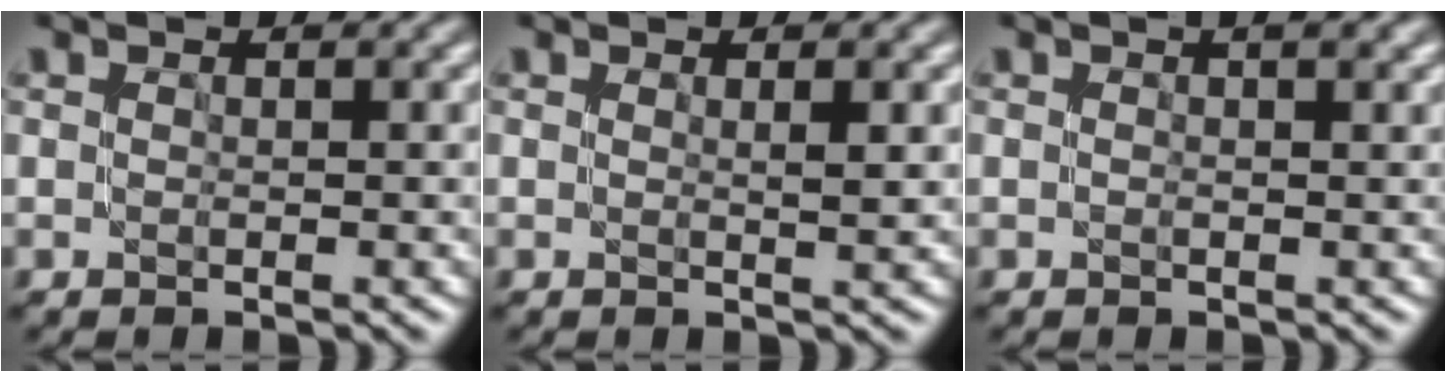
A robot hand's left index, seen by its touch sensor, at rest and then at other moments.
{"total": 1.2, "force": [0.5, 0.2, 1.1], "torque": [-0.012, 0.001, 0.004]}
{"total": 1.7, "force": [0.8, 0.4, 1.4], "torque": [-0.023, -0.001, 0.004]}